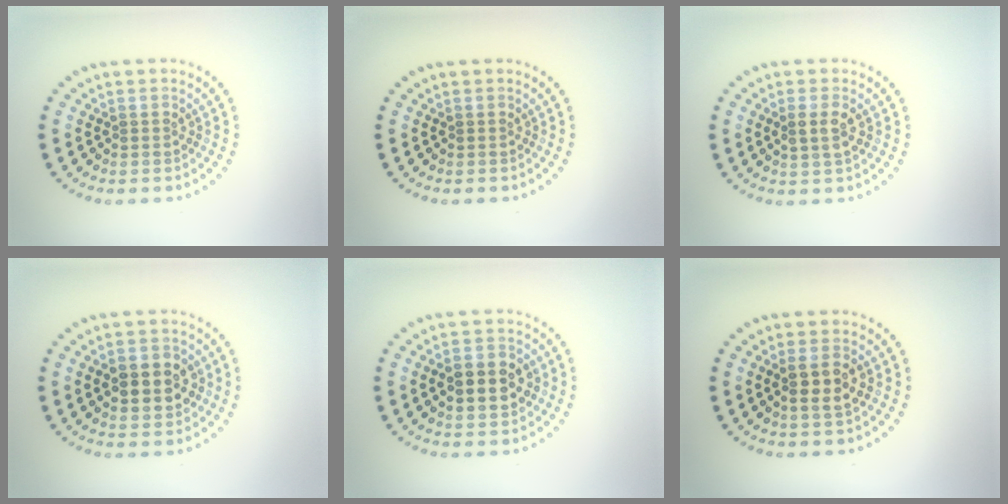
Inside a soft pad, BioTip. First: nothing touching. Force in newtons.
{"total": 0.0}
{"total": 1.8, "press": 1.8, "slide": 0.2}
{"total": 3.9, "press": 3.9, "slide": 0.4}
{"total": 4.6, "press": 4.6, "slide": 0.1}
{"total": 2.5, "press": 2.4, "slide": 0.8}